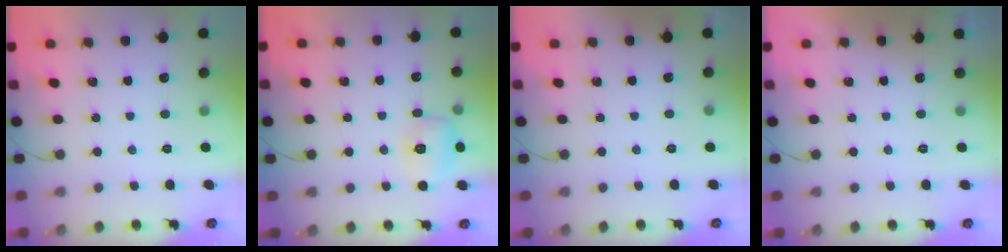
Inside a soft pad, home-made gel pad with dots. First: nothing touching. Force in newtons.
{"total": 7.5, "press": 7.4, "slide": 1.6}
{"total": 2.4, "press": 1.6, "slide": 1.8}
{"total": 0.0}